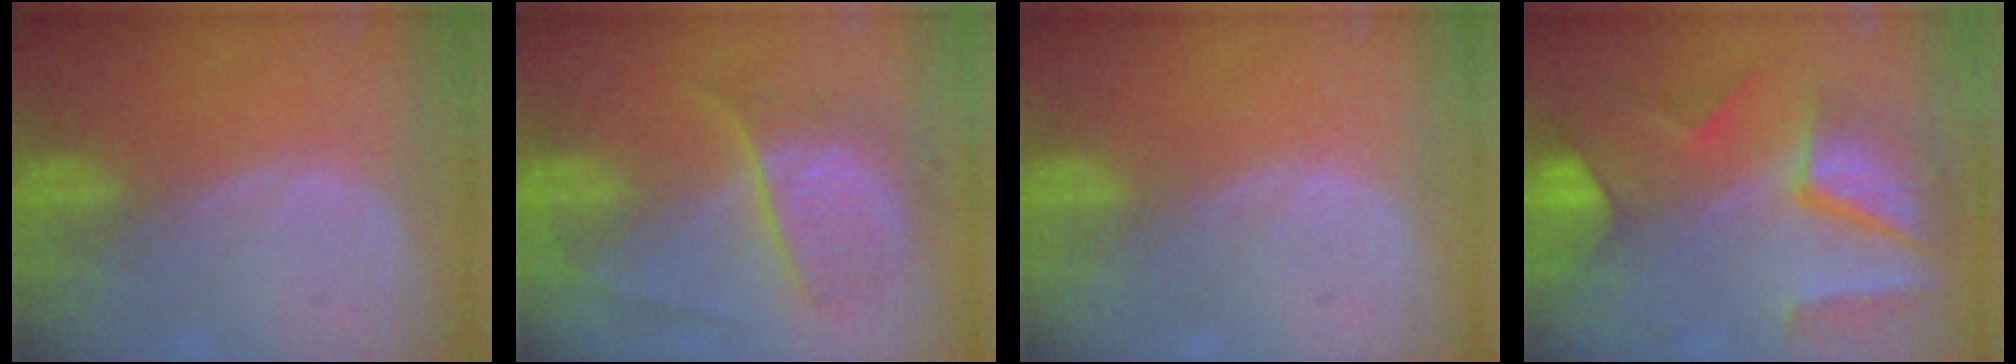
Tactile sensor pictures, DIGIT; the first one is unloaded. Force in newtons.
{"total": 7.2, "press": 7.2, "slide": 0.2}
{"total": 0.0}
{"total": 10.4, "press": 8.8, "slide": 5.5}